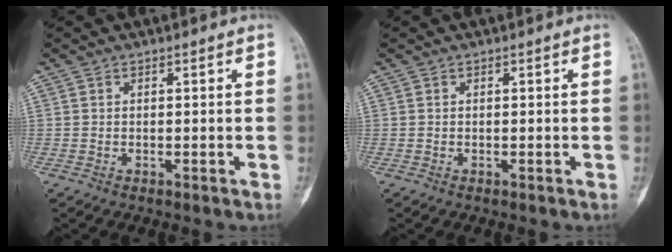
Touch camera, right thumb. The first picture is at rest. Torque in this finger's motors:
{"motor_torque": [0.13, 0.03, 0.06, -0.02, 0.02]}